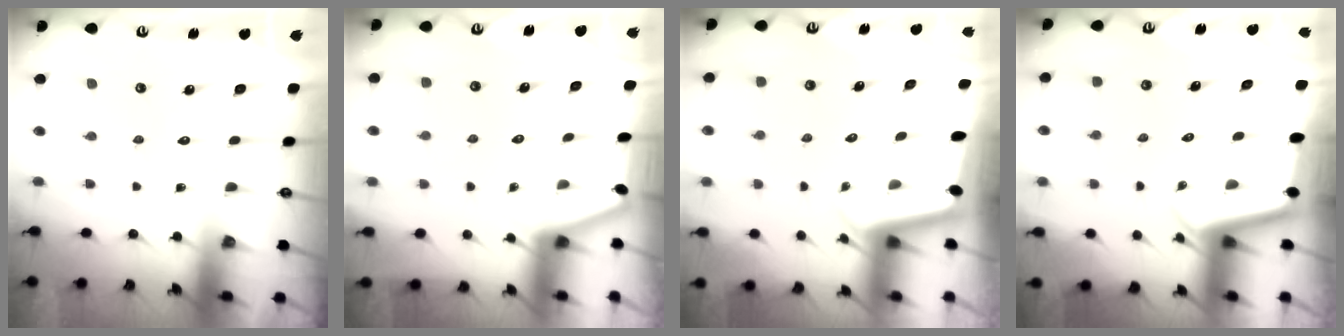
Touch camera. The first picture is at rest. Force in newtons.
{"total": 1.6, "press": 1.5, "slide": 0.3}
{"total": 1.9, "press": 1.9, "slide": 0.1}
{"total": 2.3, "press": 2.3, "slide": 0.1}